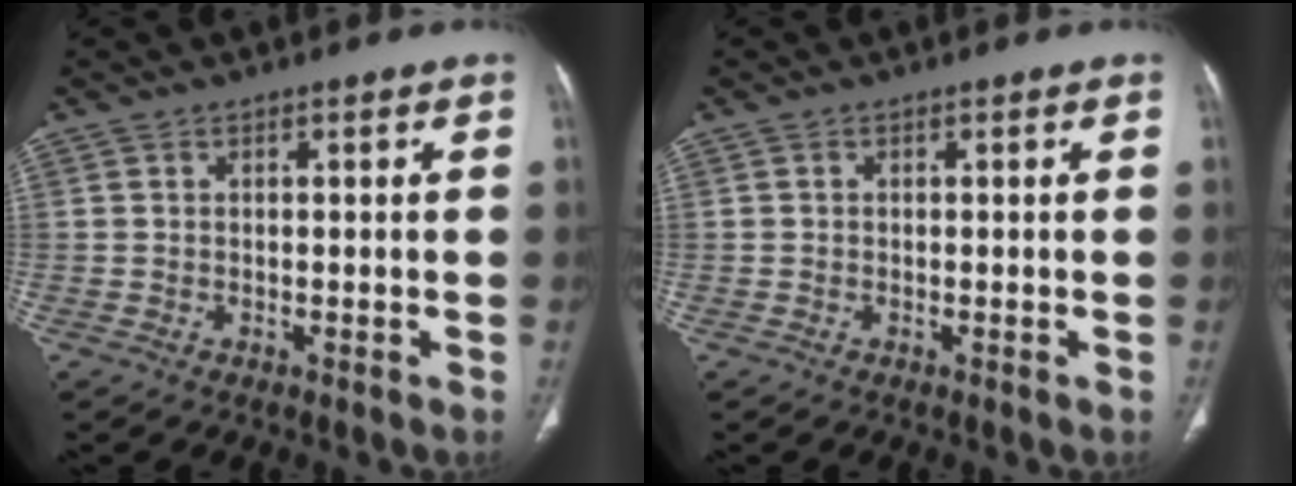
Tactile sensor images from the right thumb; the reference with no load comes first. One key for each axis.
{"total": 0.0}